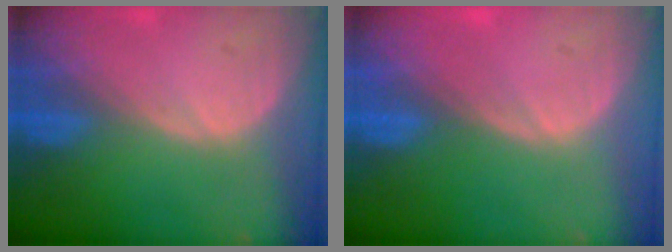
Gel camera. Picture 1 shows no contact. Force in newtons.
{"total": 0.0}